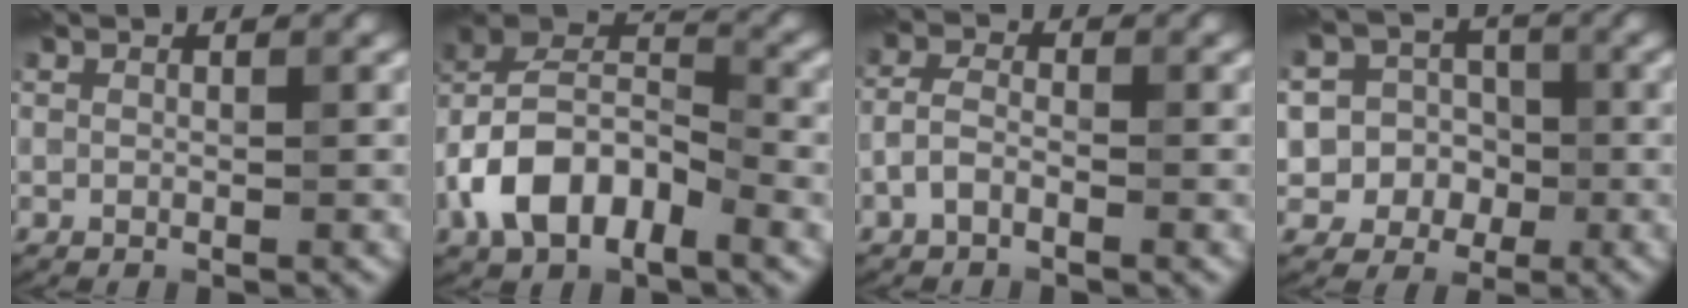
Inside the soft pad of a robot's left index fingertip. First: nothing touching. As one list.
[{"total": 9.0, "force": [-3.9, 4.9, 6.4], "torque": [-0.130, 0.012, -0.085]}, {"total": 2.2, "force": [-1.3, 1.0, 1.5], "torque": [-0.036, 0.007, -0.033]}, {"total": 8.2, "force": [-2.0, 7.7, 2.0], "torque": [-0.034, 0.012, -0.059]}]